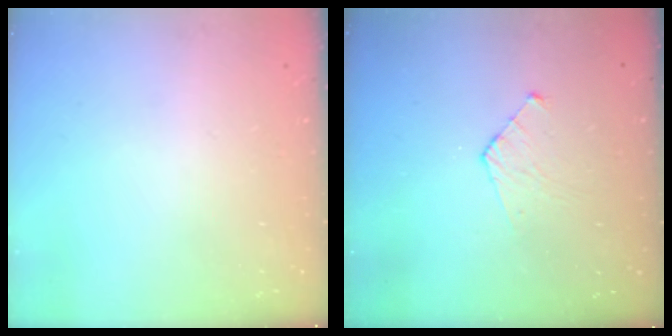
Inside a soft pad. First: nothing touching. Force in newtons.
{"total": 6.3, "press": 6.2, "slide": 0.5}